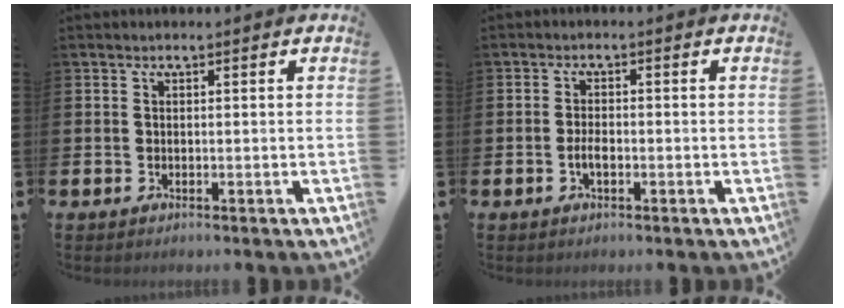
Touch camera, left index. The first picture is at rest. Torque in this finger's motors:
{"motor_torque": [0.40, 0.28, 0.03, 0.05]}